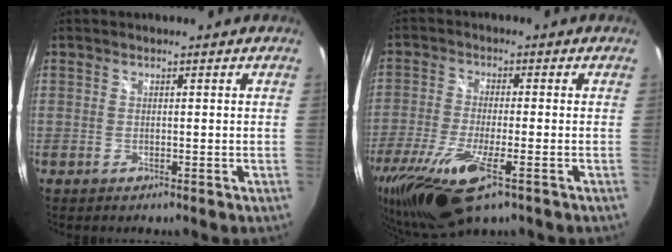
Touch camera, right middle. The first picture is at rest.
{"total": 16.1, "force": [-8.6, 5.1, 12.6], "torque": [-0.271, -0.062, -0.157]}